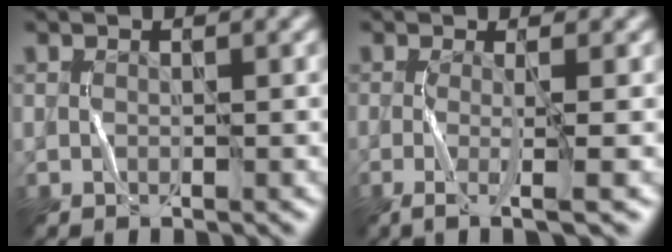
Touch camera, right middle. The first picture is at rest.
{"total": 3.1, "force": [-0.7, 0.6, 3.0], "torque": [-0.050, -0.001, -0.018]}